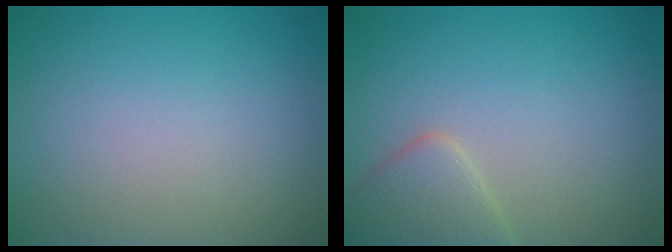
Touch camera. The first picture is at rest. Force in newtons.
{"total": 2.9, "press": 2.9, "slide": 0.1}